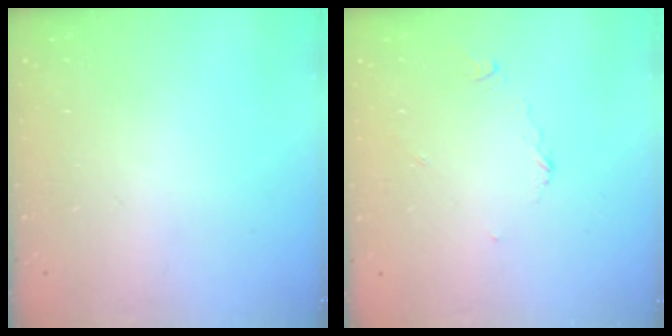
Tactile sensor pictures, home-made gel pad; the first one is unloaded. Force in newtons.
{"total": 3.3, "press": 3.3, "slide": 0.4}